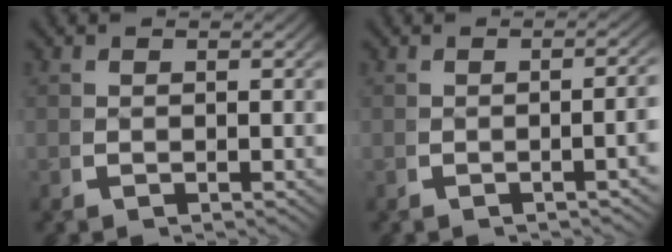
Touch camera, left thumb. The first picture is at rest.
{"total": 2.4, "force": [-0.5, 0.3, 2.4], "torque": [-0.033, 0.007, -0.010]}